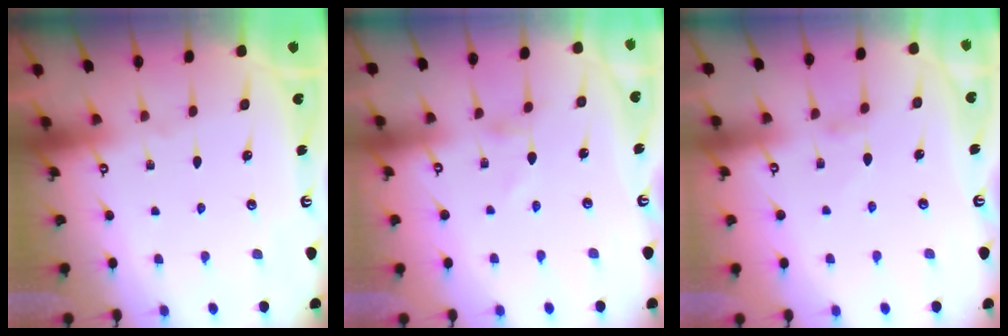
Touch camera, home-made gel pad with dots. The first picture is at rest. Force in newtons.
{"total": 0.6, "press": 0.5, "slide": 0.3}
{"total": 1.8, "press": 1.8, "slide": 0.3}